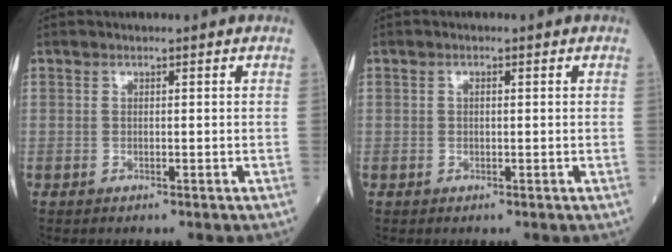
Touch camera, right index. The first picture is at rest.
{"total": 0.7, "force": [0.1, 0.3, 0.6], "torque": [-0.010, 0.002, 0.000]}